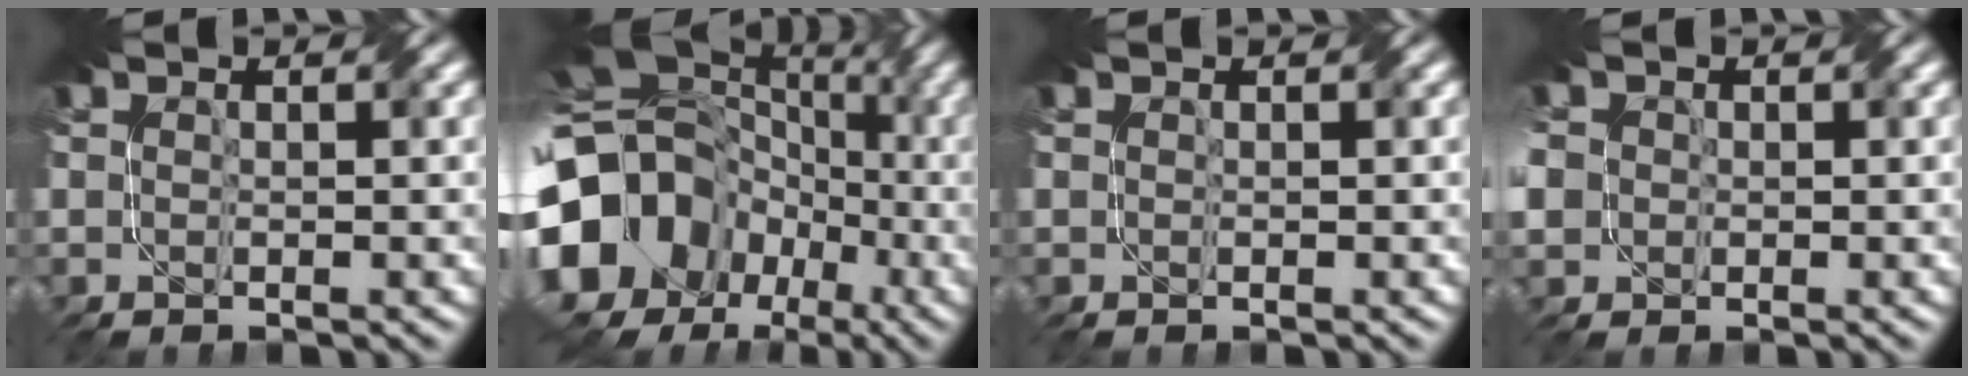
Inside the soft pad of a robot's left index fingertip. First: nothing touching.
{"total": 19.8, "force": [-4.5, 17.4, 8.3], "torque": [-0.187, -0.017, -0.106]}
{"total": 0.0}
{"total": 4.0, "force": [0.1, 3.6, 1.8], "torque": [-0.062, 0.010, 0.003]}